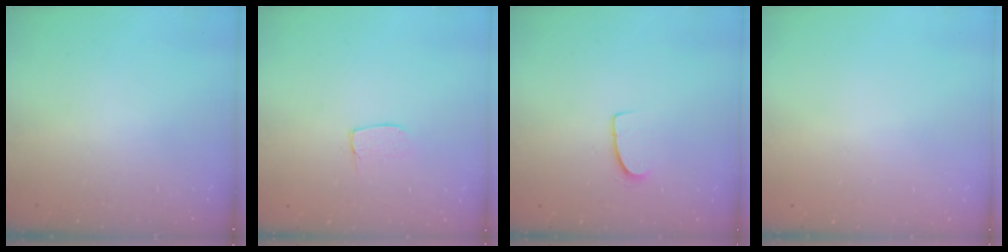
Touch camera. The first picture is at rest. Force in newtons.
{"total": 4.4, "press": 4.4, "slide": 0.3}
{"total": 7.1, "press": 7.1, "slide": 0.5}
{"total": 0.5, "press": 0.5, "slide": 0.1}